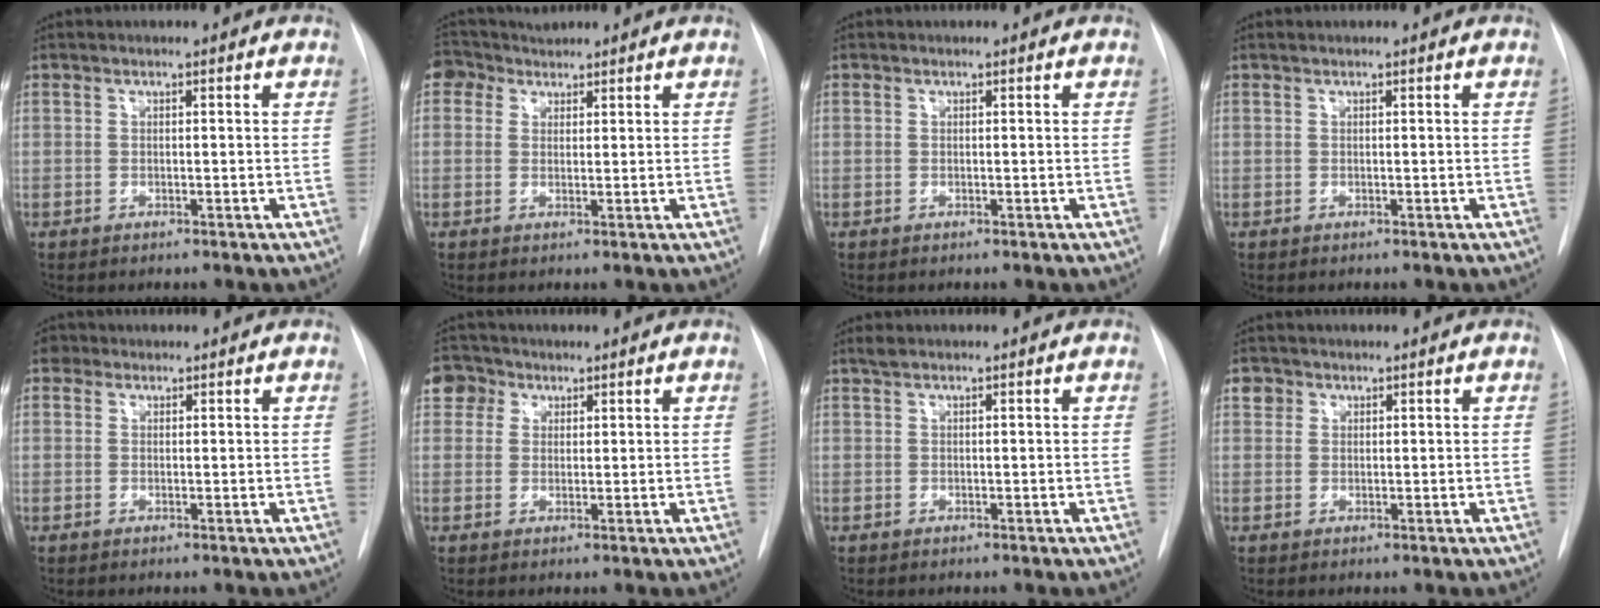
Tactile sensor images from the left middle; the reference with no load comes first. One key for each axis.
{"total": 3.2, "fx": 2.5, "fy": 1.9, "fz": -0.1, "tx": -0.002, "ty": 0.025, "tz": 0.043}
{"total": 0.0}
{"total": 0.0}
{"total": 1.9, "fx": 1.0, "fy": 1.6, "fz": 0.4, "tx": -0.003, "ty": 0.010, "tz": 0.011}
{"total": 3.8, "fx": 2.0, "fy": 3.3, "fz": 0.5, "tx": -0.010, "ty": 0.014, "tz": 0.035}
{"total": 0.8, "fx": 0.6, "fy": 0.2, "fz": 0.4, "tx": -0.012, "ty": 0.012, "tz": 0.014}
{"total": 1.8, "fx": 0.9, "fy": 1.5, "fz": 0.2, "tx": 0.007, "ty": 0.003, "tz": 0.008}